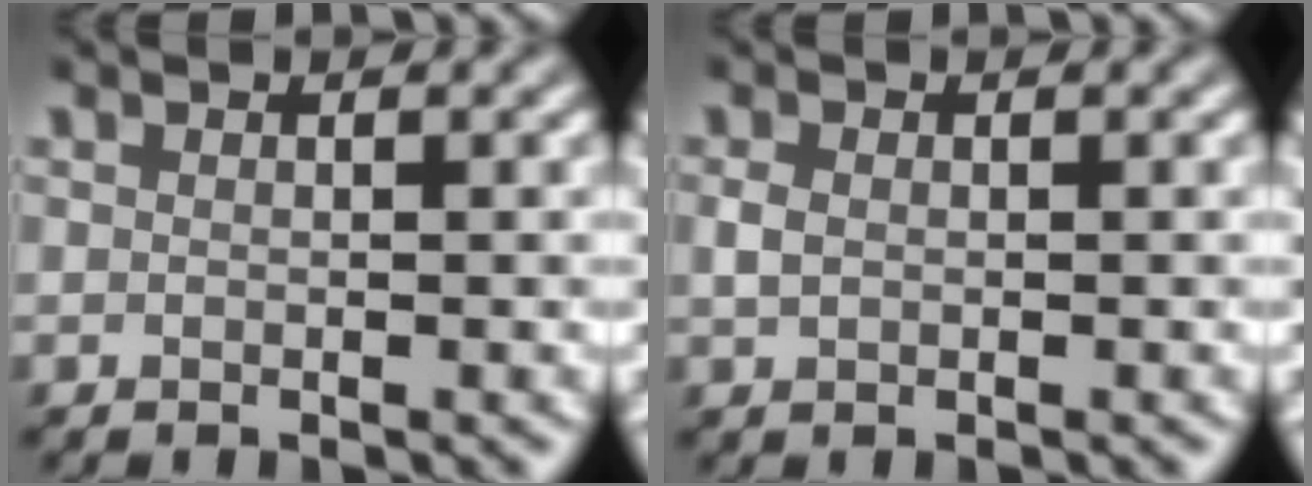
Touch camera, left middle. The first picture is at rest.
{"total": 1.0, "force": [-0.1, 0.7, 0.7], "torque": [-0.016, -0.001, -0.002]}